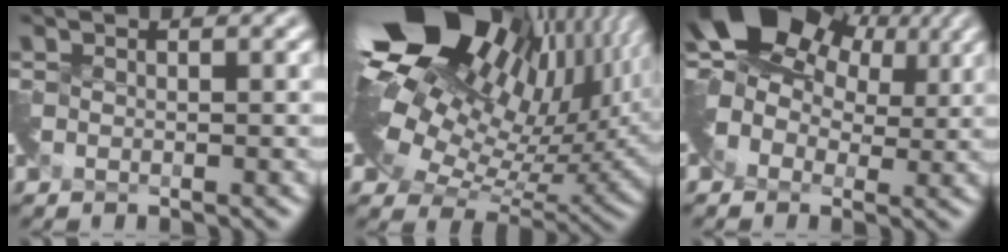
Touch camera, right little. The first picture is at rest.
{"total": 19.4, "force": [8.4, 10.2, 14.2], "torque": [-0.238, 0.037, 0.150]}
{"total": 10.4, "force": [3.9, 7.4, 6.3], "torque": [-0.108, 0.015, 0.063]}